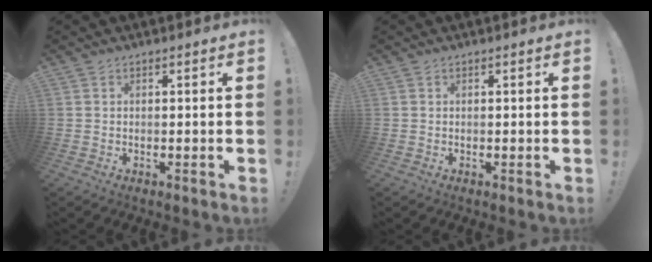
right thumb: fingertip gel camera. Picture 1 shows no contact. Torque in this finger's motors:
{"motor_torque": [0.18, 0.40, 0.13, -0.06, -0.02]}